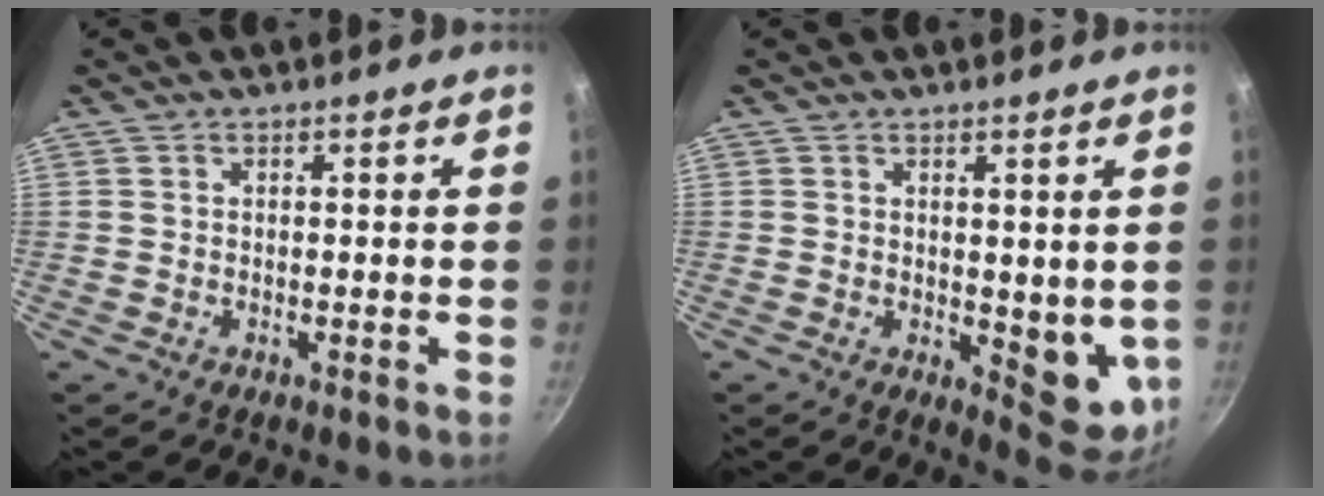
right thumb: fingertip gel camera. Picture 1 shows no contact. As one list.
[{"total": 8.0, "force": [0.8, 4.1, 6.8], "torque": [-0.063, -0.021, 0.021]}]